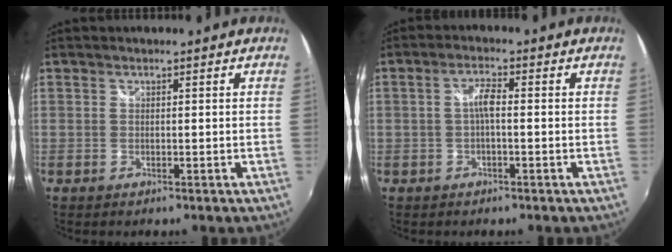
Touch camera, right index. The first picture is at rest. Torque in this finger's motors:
{"motor_torque": [0.28, -0.16, 0.20, 0.06]}